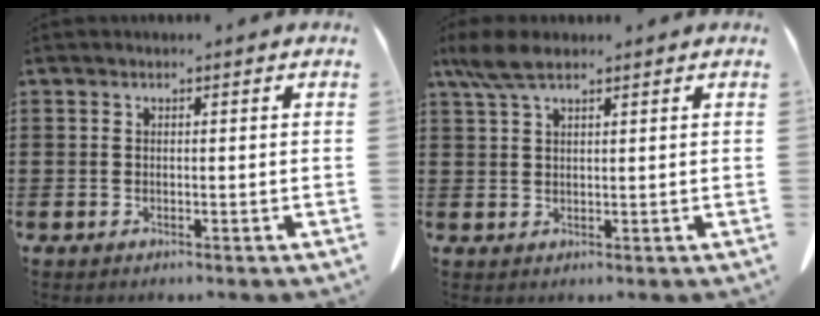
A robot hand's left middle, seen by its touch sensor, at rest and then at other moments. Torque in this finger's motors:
{"motor_torque": [0.48, 0.33, 0.11, 0.10]}